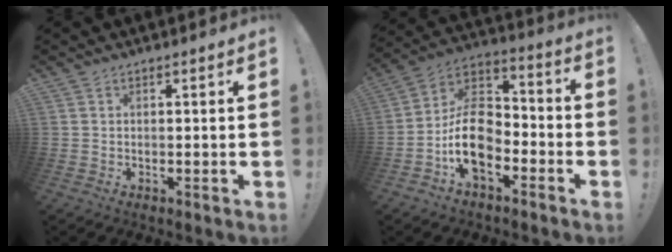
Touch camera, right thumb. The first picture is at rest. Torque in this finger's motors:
{"motor_torque": [2.52, 1.30, 0.80, -0.83, 0.07]}